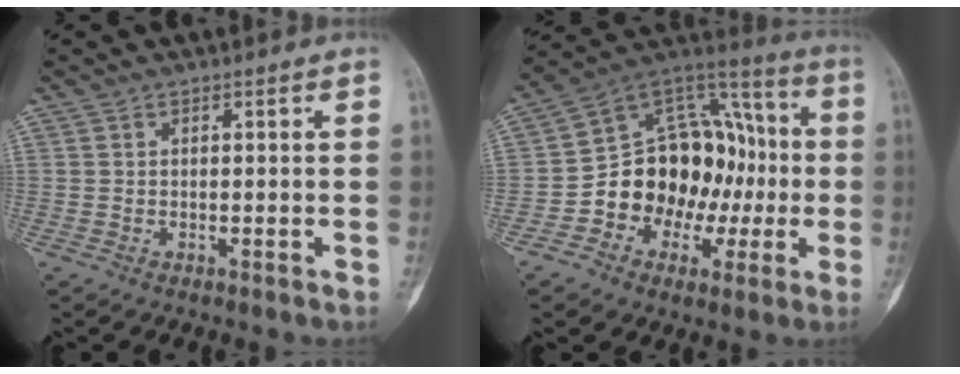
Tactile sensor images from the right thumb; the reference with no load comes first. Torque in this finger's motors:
{"motor_torque": [1.96, 2.20, 0.71, -0.82, 0.19]}